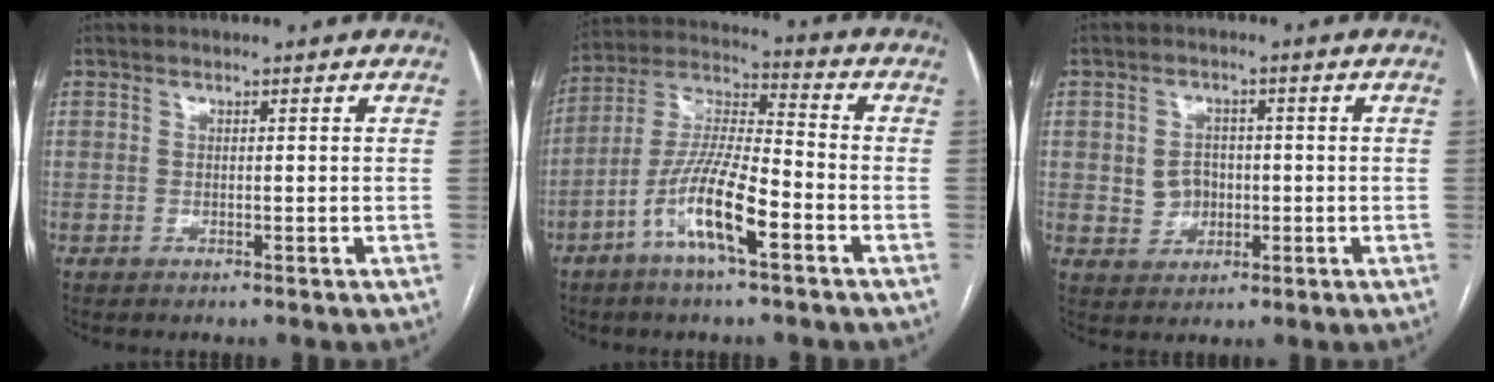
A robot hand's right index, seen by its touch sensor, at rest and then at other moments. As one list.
[{"total": 12.3, "force": [-5.6, 1.9, 10.7], "torque": [-0.217, 0.000, -0.109]}, {"total": 4.5, "force": [-0.1, 4.0, 2.0], "torque": [-0.032, 0.011, 0.006]}]